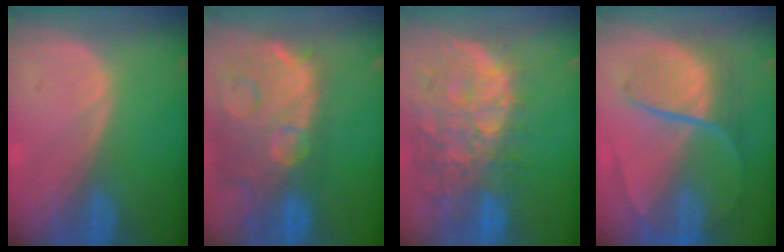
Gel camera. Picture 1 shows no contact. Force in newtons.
{"total": 14.9, "press": 12.0, "slide": 8.9}
{"total": 14.0, "press": 11.3, "slide": 8.2}
{"total": 8.8, "press": 7.6, "slide": 4.5}